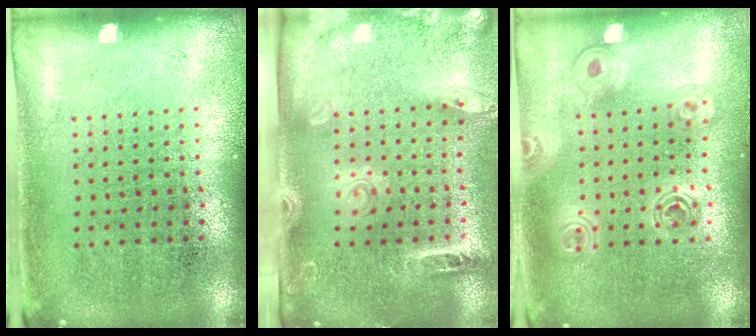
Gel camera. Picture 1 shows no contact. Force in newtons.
{"total": 2.7, "press": 2.0, "slide": 1.8}
{"total": 1.7, "press": 1.4, "slide": 0.8}